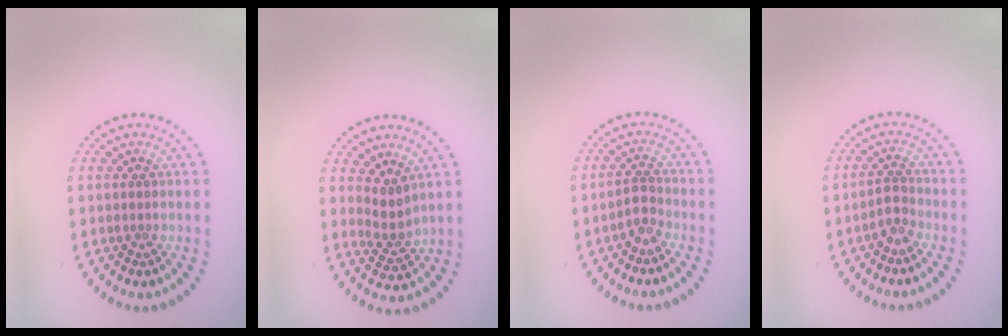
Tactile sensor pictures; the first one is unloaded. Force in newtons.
{"total": 2.1, "press": 1.6, "slide": 1.4}
{"total": 1.8, "press": 1.5, "slide": 1.1}
{"total": 1.8, "press": 1.5, "slide": 1.1}